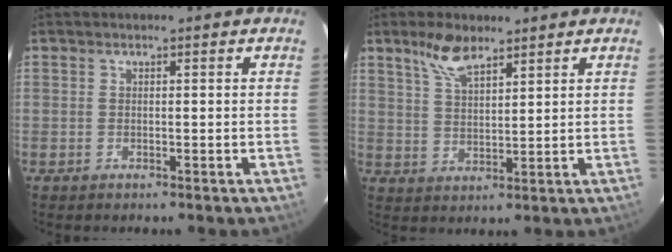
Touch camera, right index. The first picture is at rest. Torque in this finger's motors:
{"motor_torque": [0.11, 0.11, 0.09, 0.06]}